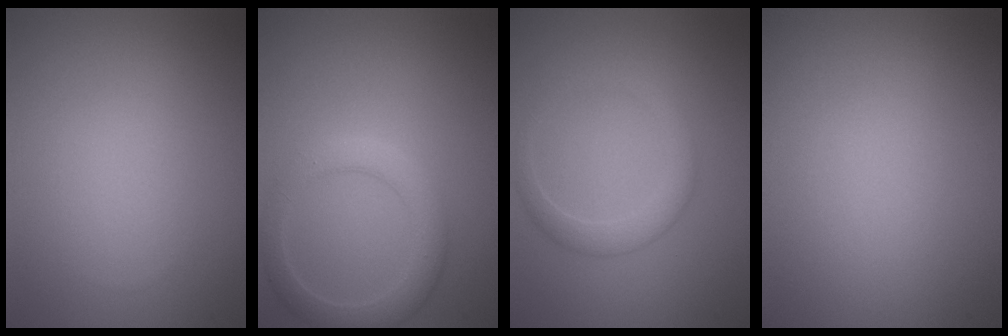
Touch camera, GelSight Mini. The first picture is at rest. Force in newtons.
{"total": 3.2, "press": 3.2, "slide": 0.2}
{"total": 2.2, "press": 2.2, "slide": 0.1}
{"total": 0.0}